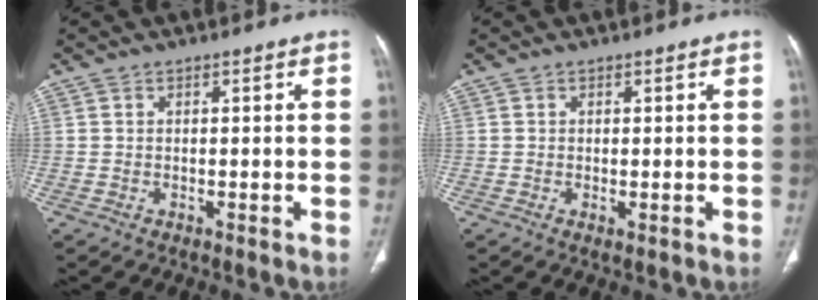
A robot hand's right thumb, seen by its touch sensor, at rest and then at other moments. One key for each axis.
{"total": 0.7, "fx": -0.2, "fy": 0.3, "fz": 0.7, "tx": -0.014, "ty": -0.004, "tz": -0.002}